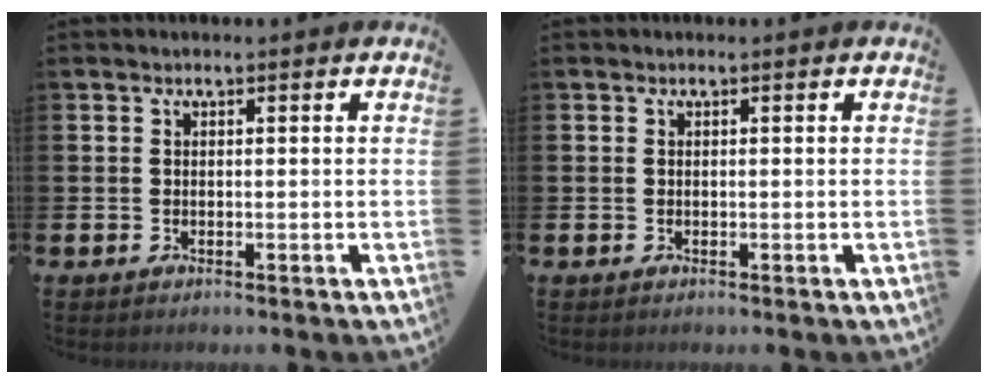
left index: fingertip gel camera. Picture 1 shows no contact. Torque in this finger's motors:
{"motor_torque": [-0.01, -0.01, 0.00, 0.00]}